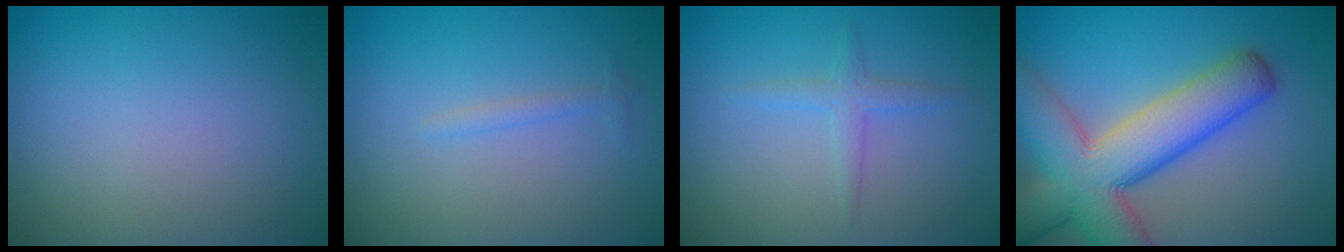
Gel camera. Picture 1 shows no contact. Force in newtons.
{"total": 0.8, "press": 0.8, "slide": 0.0}
{"total": 1.5, "press": 1.5, "slide": 0.0}
{"total": 10.4, "press": 10.3, "slide": 0.7}